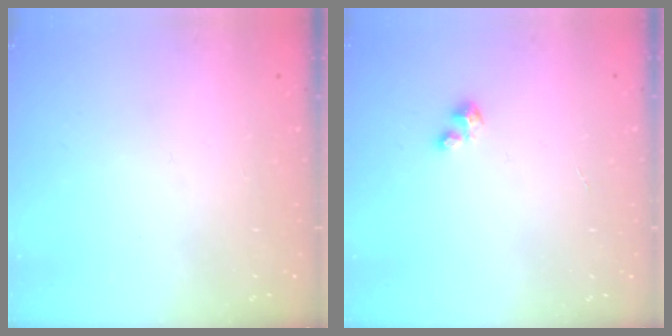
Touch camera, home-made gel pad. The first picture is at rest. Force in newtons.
{"total": 2.0, "press": 2.0, "slide": 0.2}